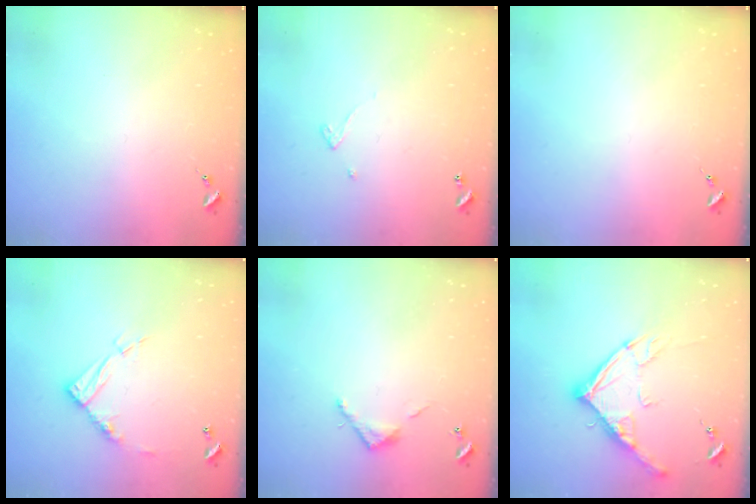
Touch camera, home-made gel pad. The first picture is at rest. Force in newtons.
{"total": 2.6, "press": 2.6, "slide": 0.2}
{"total": 0.0}
{"total": 12.2, "press": 12.1, "slide": 0.9}
{"total": 3.6, "press": 3.6, "slide": 0.2}
{"total": 14.5, "press": 14.4, "slide": 1.4}